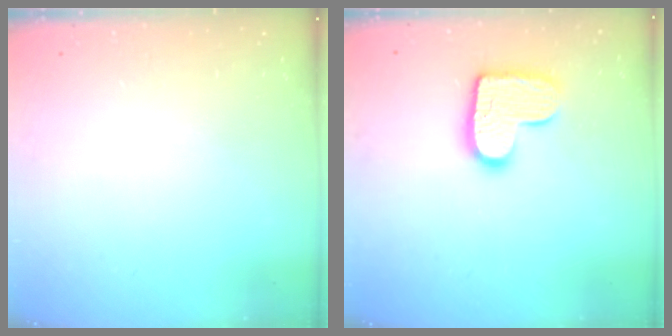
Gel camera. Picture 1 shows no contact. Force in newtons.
{"total": 12.8, "press": 12.8, "slide": 0.8}